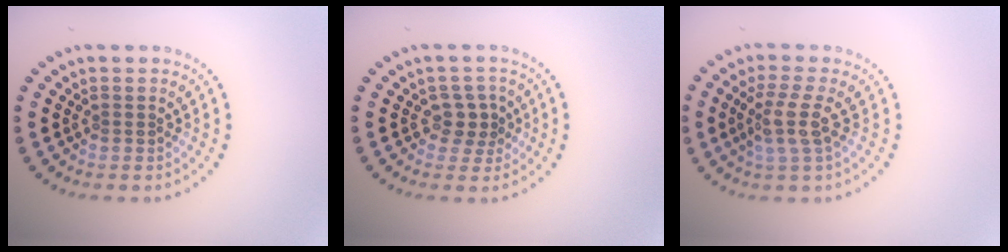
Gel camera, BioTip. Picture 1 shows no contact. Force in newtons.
{"total": 2.0, "press": 1.8, "slide": 0.9}
{"total": 3.0, "press": 2.3, "slide": 1.9}